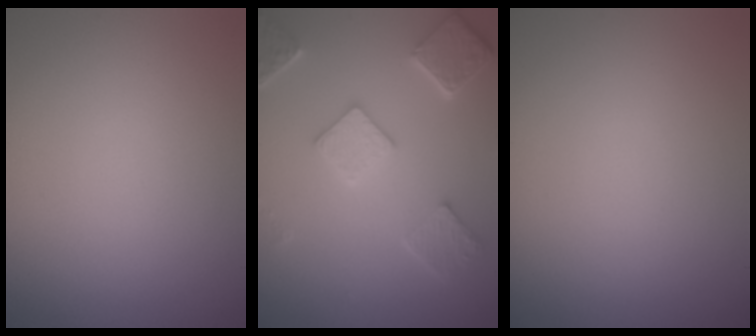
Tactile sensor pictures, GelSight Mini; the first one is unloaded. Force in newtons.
{"total": 4.7, "press": 3.9, "slide": 2.8}
{"total": 0.0}